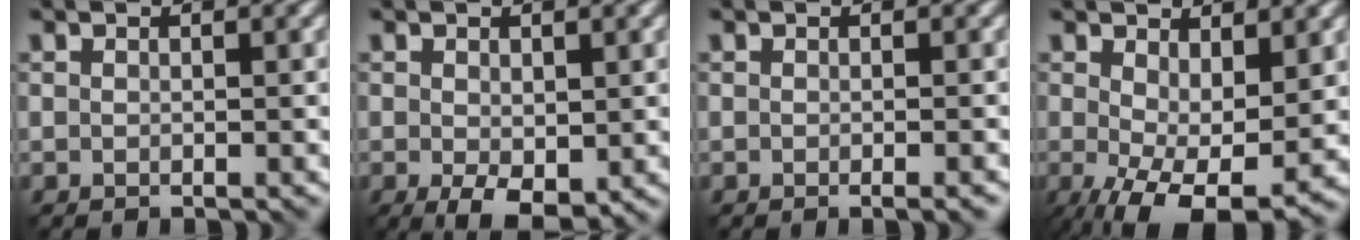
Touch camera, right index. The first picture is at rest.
{"total": 3.7, "force": [-0.8, 2.0, 3.0], "torque": [-0.054, -0.015, -0.008]}
{"total": 1.3, "force": [-0.5, 0.3, 1.2], "torque": [-0.011, -0.004, -0.008]}
{"total": 8.6, "force": [-1.5, 4.1, 7.5], "torque": [-0.134, -0.023, -0.013]}